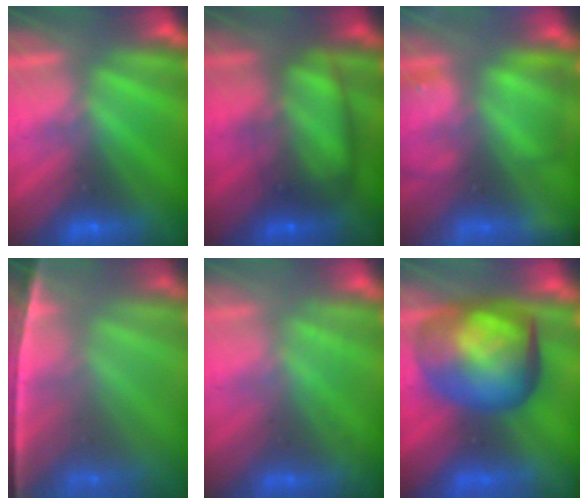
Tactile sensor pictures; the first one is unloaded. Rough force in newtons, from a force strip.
{"total": 5.6}
{"total": 9.6}
{"total": 7.0}
{"total": 1.9}
{"total": 7.7}